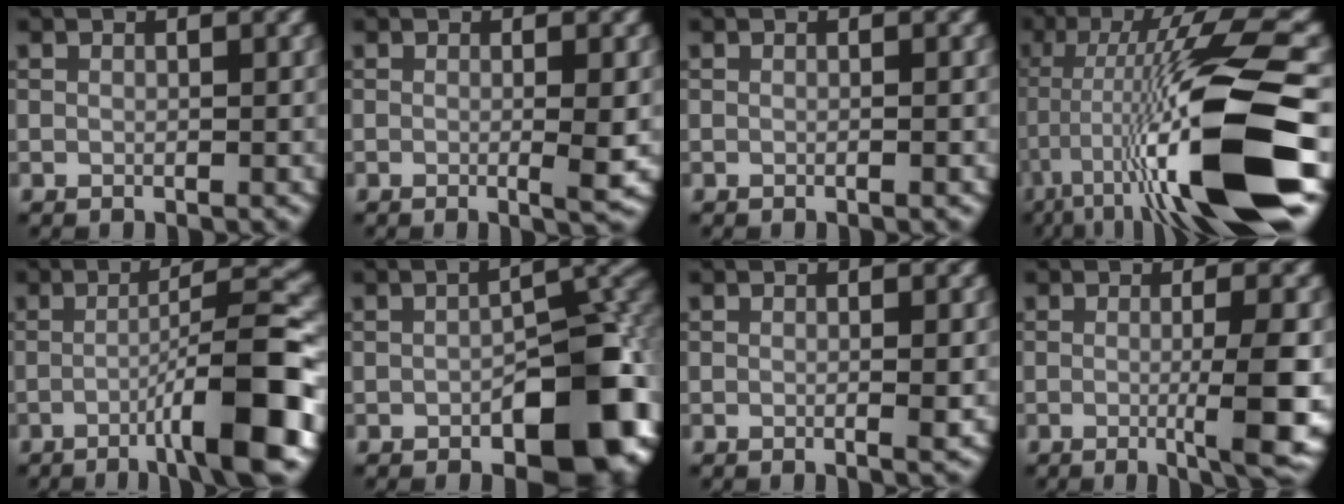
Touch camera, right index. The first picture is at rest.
{"total": 2.7, "force": [-0.2, 0.5, 2.7], "torque": [-0.035, -0.006, -0.005]}
{"total": 0.5, "force": [-0.1, 0.1, 0.5], "torque": [-0.004, 0.000, -0.004]}
{"total": 14.6, "force": [-5.1, 2.0, 13.6], "torque": [-0.227, 0.010, -0.079]}
{"total": 9.5, "force": [-3.7, 1.3, 8.7], "torque": [-0.116, 0.017, -0.064]}
{"total": 9.1, "force": [-3.8, 4.2, 7.1], "torque": [-0.074, 0.011, -0.058]}
{"total": 1.4, "force": [-0.1, 0.2, 1.4], "torque": [-0.020, -0.002, -0.004]}
{"total": 5.9, "force": [-1.0, 0.9, 5.8], "torque": [-0.082, -0.004, -0.015]}